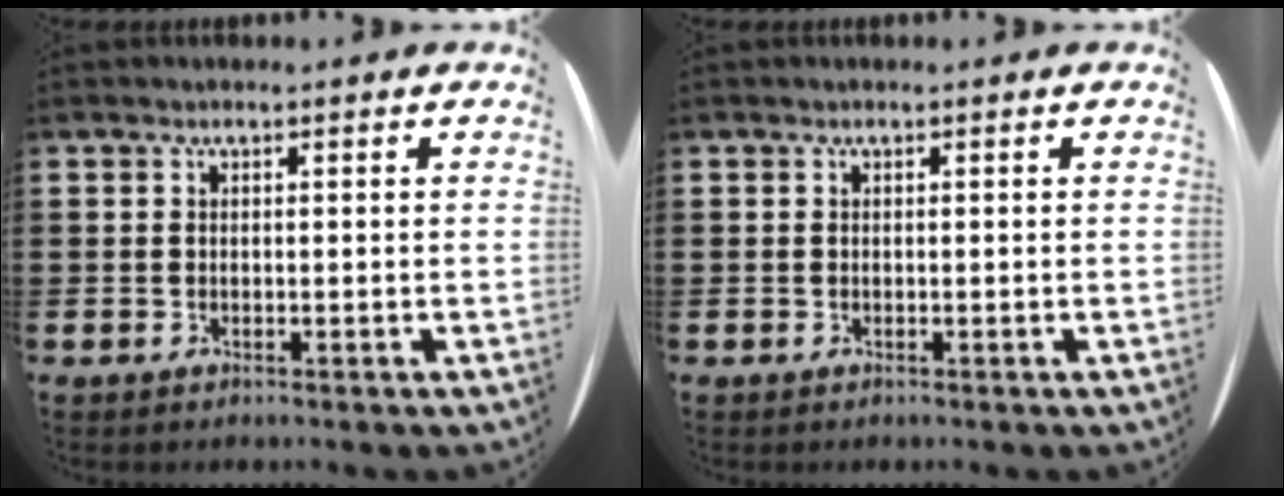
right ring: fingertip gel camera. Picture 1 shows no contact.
{"total": 0.0}